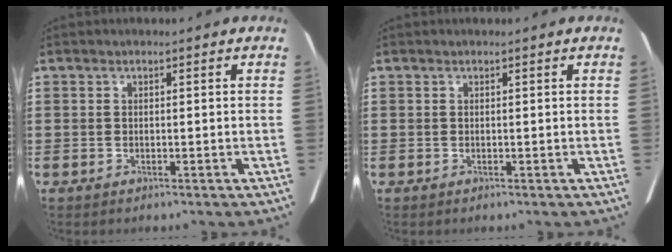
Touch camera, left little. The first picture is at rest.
{"total": 0.0}